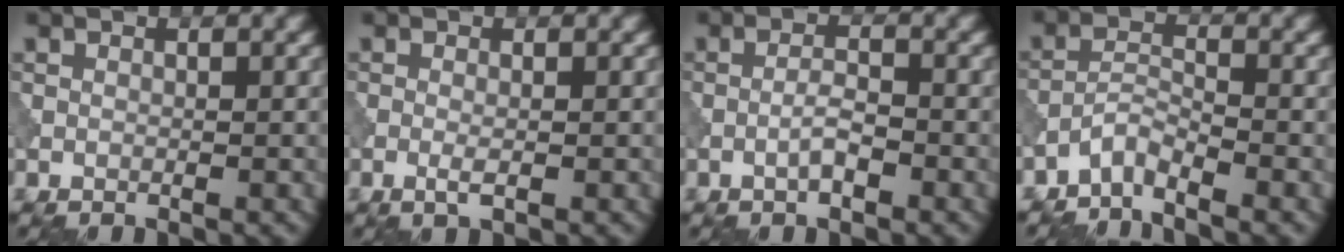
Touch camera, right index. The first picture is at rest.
{"total": 1.3, "force": [-0.4, 0.3, 1.2], "torque": [-0.026, -0.003, -0.011]}
{"total": 2.1, "force": [-1.0, 0.5, 1.8], "torque": [-0.034, 0.006, -0.022]}
{"total": 2.5, "force": [-2.3, 0.3, 0.9], "torque": [-0.018, 0.006, -0.053]}